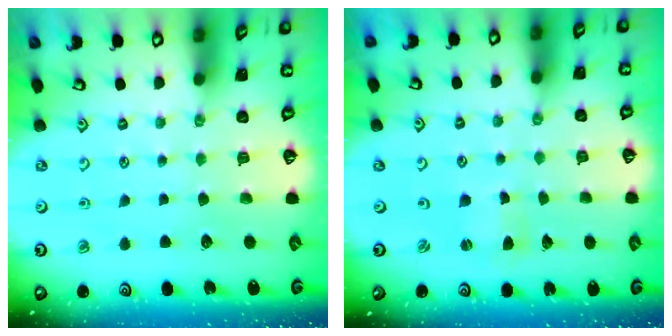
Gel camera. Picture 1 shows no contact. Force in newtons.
{"total": 0.6, "press": 0.6, "slide": 0.2}